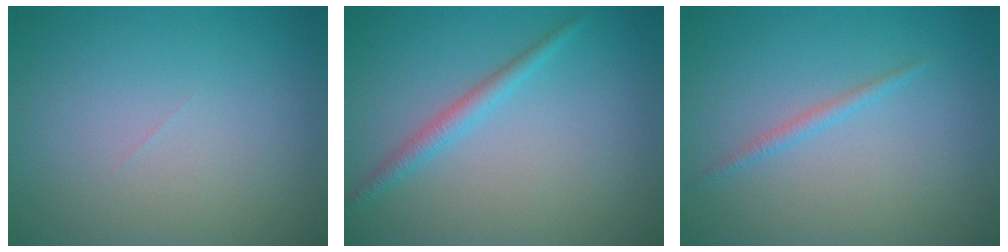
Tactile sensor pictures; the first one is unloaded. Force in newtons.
{"total": 1.8, "press": 1.8, "slide": 0.1}
{"total": 1.0, "press": 1.0, "slide": 0.1}